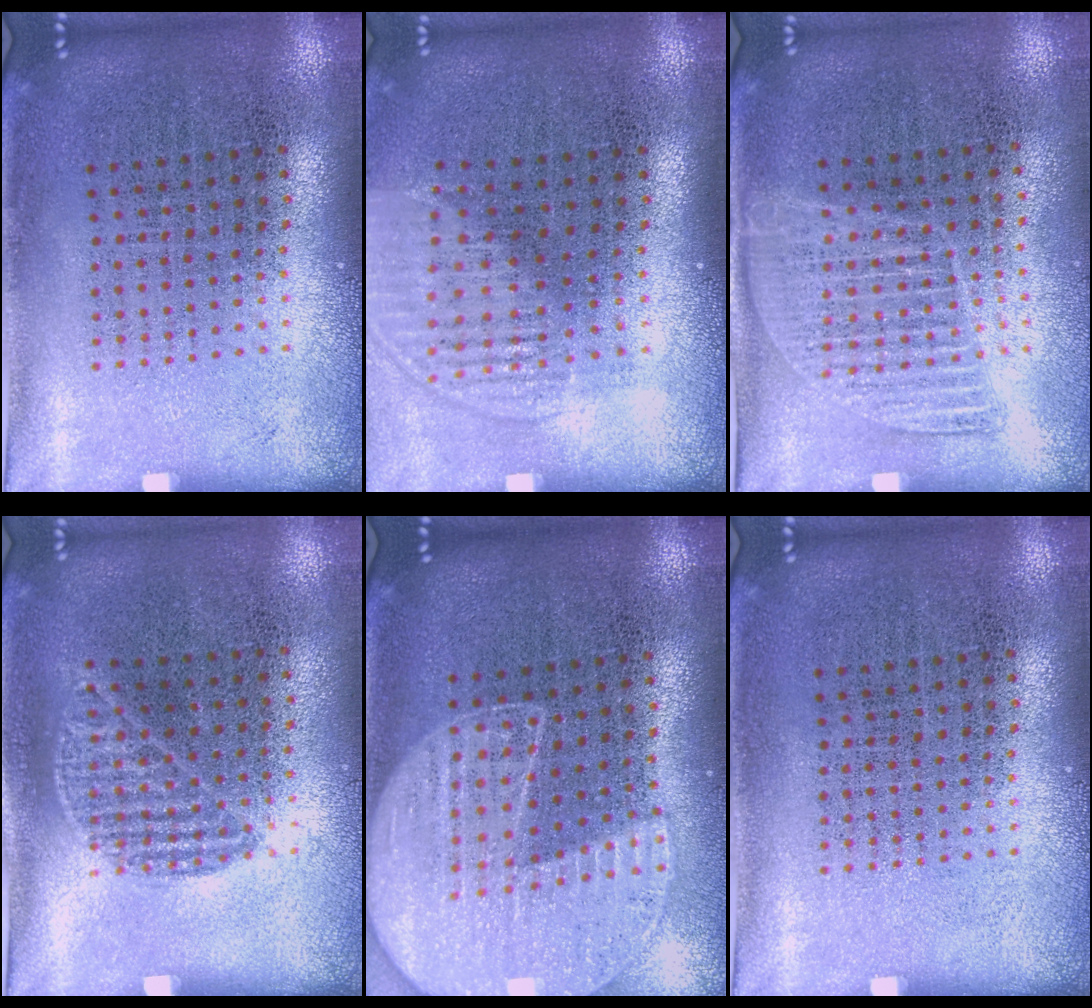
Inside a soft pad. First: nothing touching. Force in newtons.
{"total": 1.4, "press": 1.3, "slide": 0.7}
{"total": 1.2, "press": 1.1, "slide": 0.5}
{"total": 1.0, "press": 0.7, "slide": 0.7}
{"total": 1.5, "press": 1.5, "slide": 0.3}
{"total": 0.0}